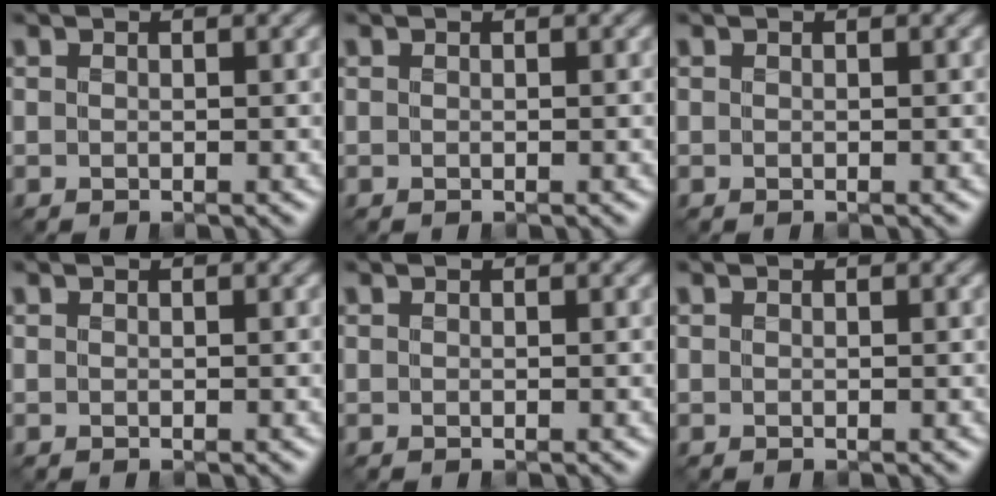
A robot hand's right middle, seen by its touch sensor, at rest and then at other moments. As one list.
[{"total": 0.0}, {"total": 0.0}, {"total": 0.0}, {"total": 0.0}, {"total": 0.0}]